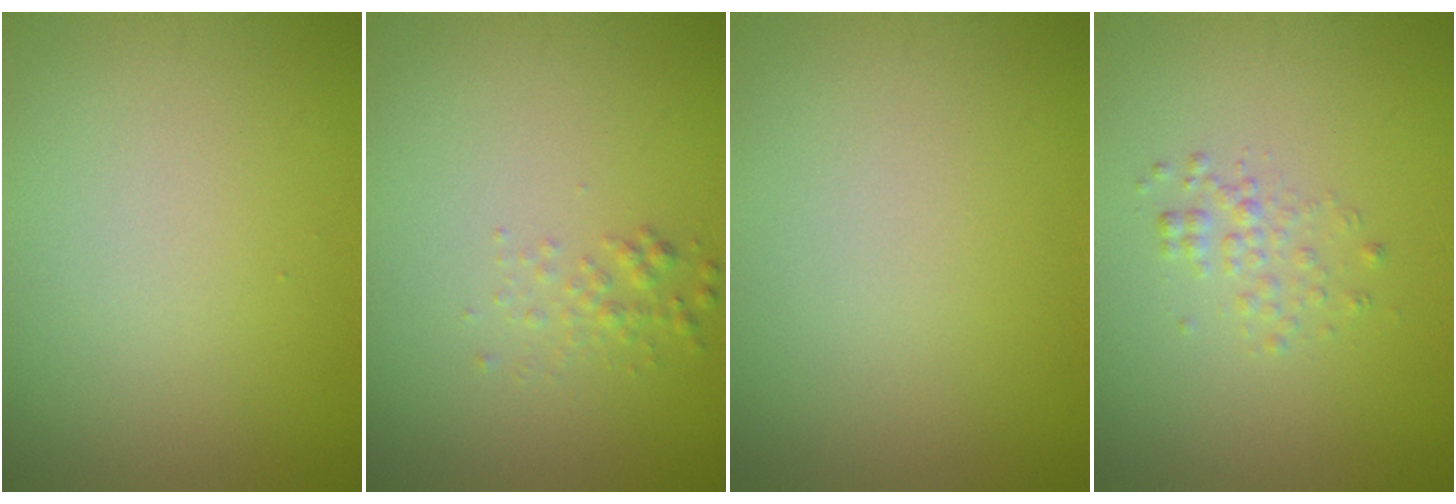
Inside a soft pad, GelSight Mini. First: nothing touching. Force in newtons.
{"total": 1.1, "press": 1.1, "slide": 0.0}
{"total": 0.0}
{"total": 1.4, "press": 1.4, "slide": 0.1}